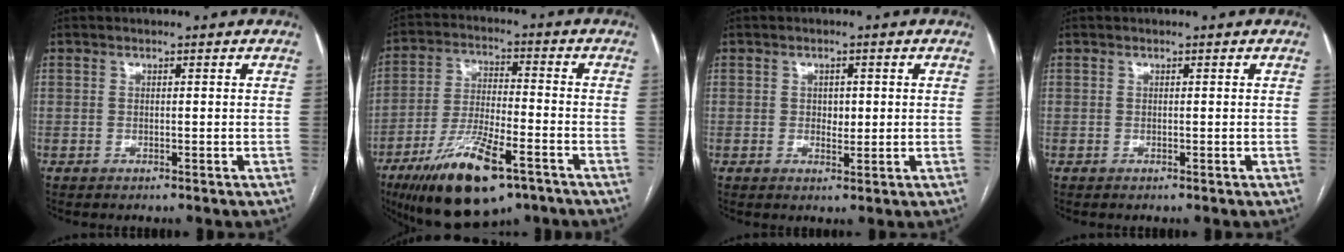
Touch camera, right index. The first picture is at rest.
{"total": 15.8, "force": [-9.4, 4.2, 12.0], "torque": [-0.232, -0.023, -0.159]}
{"total": 2.3, "force": [0.2, 1.4, 1.8], "torque": [-0.025, 0.000, 0.005]}
{"total": 0.0}